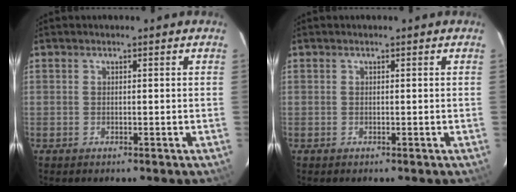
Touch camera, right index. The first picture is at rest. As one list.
[{"total": 0.0}]